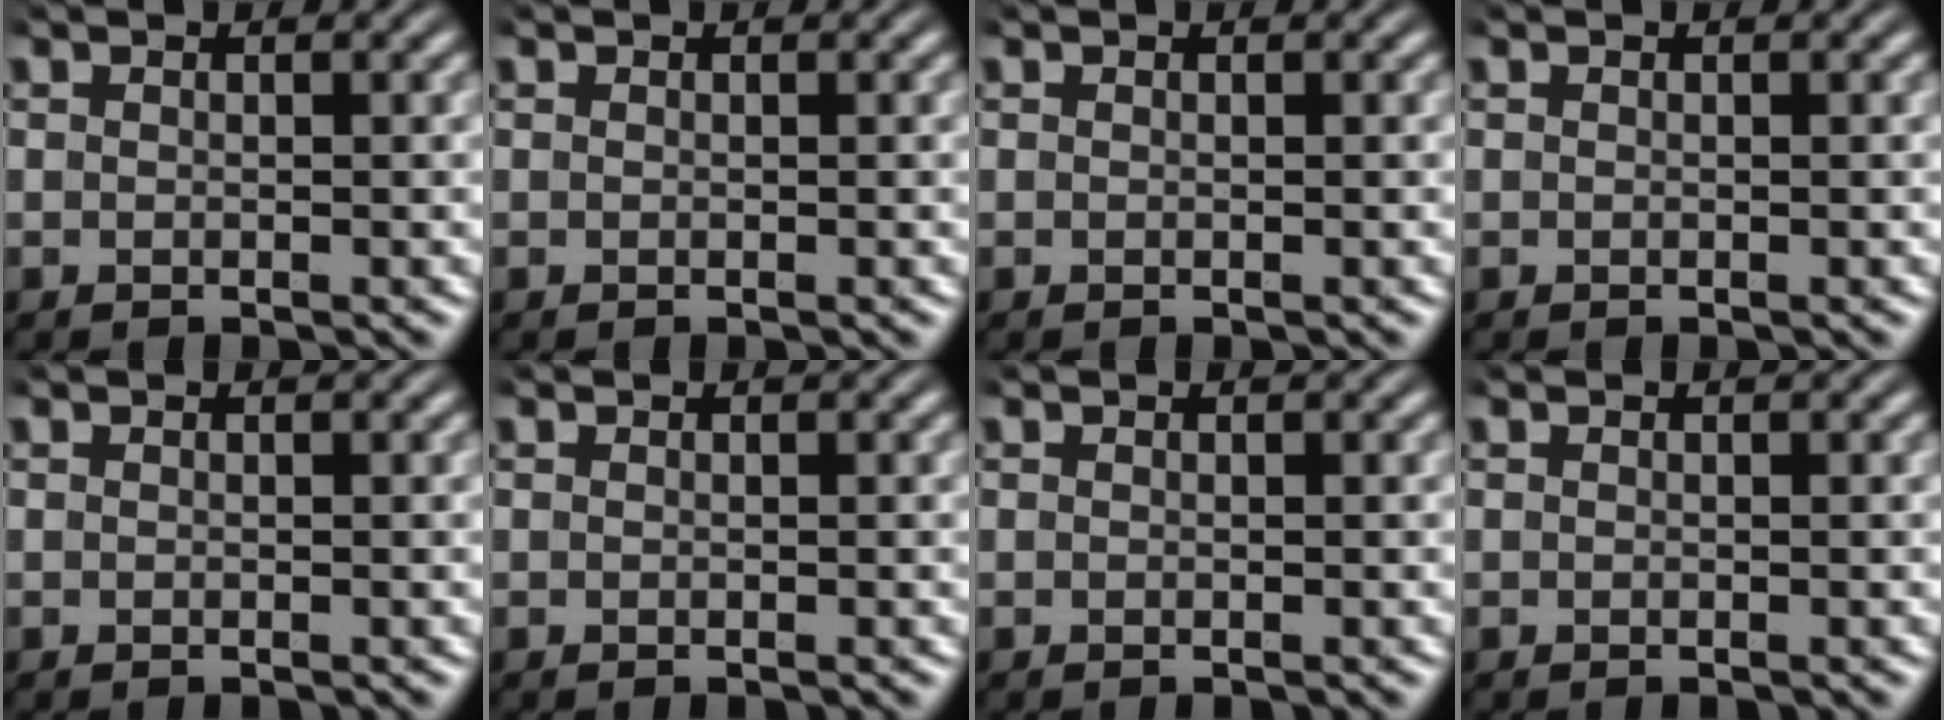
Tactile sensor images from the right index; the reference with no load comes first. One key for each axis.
{"total": 0.0}
{"total": 0.0}
{"total": 0.0}
{"total": 0.0}
{"total": 0.0}
{"total": 0.0}
{"total": 0.0}